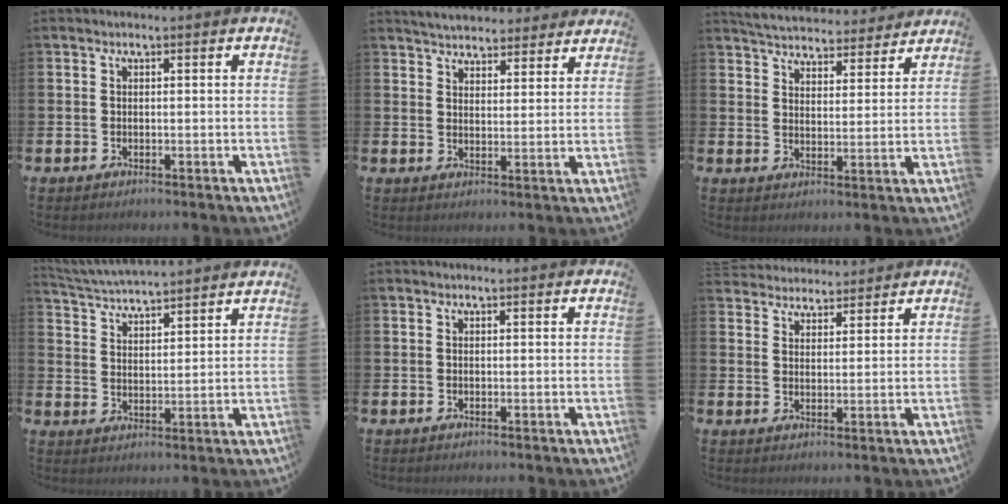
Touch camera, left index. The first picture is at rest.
{"total": 4.9, "force": [4.8, 1.0, 0.0], "torque": [-0.012, -0.030, 0.086]}
{"total": 5.4, "force": [5.3, 1.0, 0.2], "torque": [-0.020, -0.041, 0.092]}
{"total": 4.9, "force": [4.9, 0.1, 0.2], "torque": [-0.025, -0.037, 0.085]}
{"total": 0.0}
{"total": 4.4, "force": [4.2, 1.0, -0.4], "torque": [-0.016, -0.019, 0.080]}